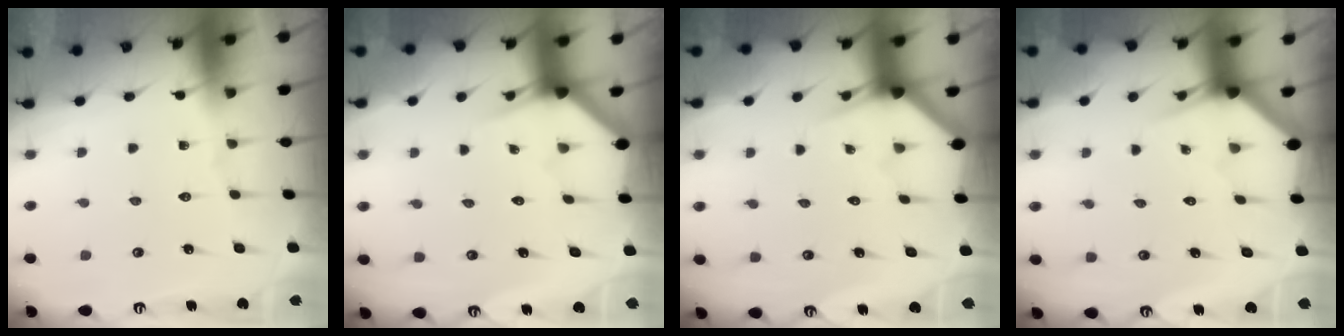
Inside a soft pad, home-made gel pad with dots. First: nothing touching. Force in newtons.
{"total": 2.9, "press": 2.9, "slide": 0.1}
{"total": 3.1, "press": 3.1, "slide": 0.1}
{"total": 2.8, "press": 2.8, "slide": 0.2}